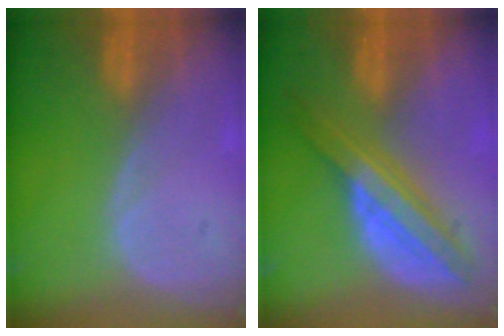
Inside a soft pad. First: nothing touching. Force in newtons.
{"total": 8.2, "press": 8.2, "slide": 0.6}